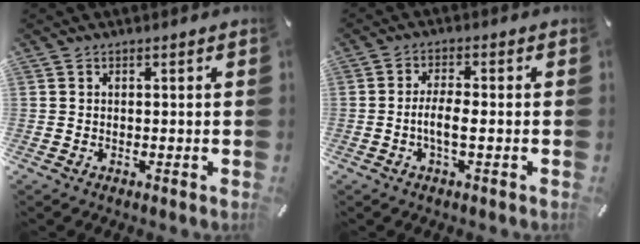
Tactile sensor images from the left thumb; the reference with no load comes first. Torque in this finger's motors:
{"motor_torque": [-0.24, 0.57, 0.55, 0.05, 0.07]}